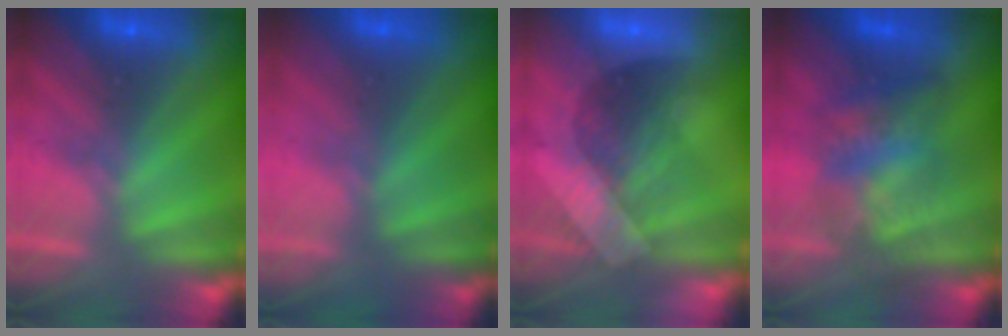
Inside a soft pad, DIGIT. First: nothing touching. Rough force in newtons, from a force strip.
{"total": 2.4}
{"total": 2.9}
{"total": 3.7}